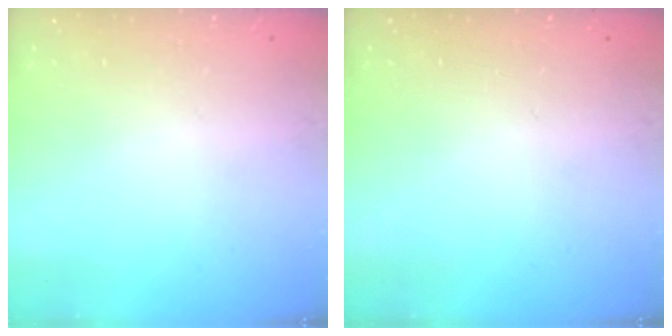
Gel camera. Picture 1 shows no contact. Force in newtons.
{"total": 0.0}